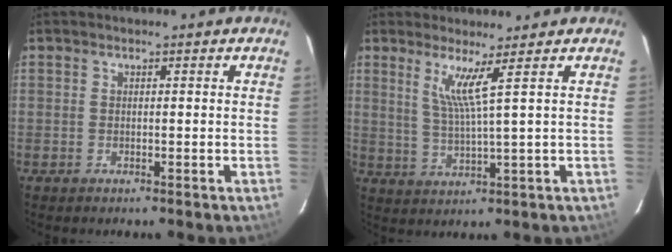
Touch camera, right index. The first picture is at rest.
{"total": 4.7, "force": [2.6, -1.3, 3.7], "torque": [-0.072, -0.014, 0.050]}